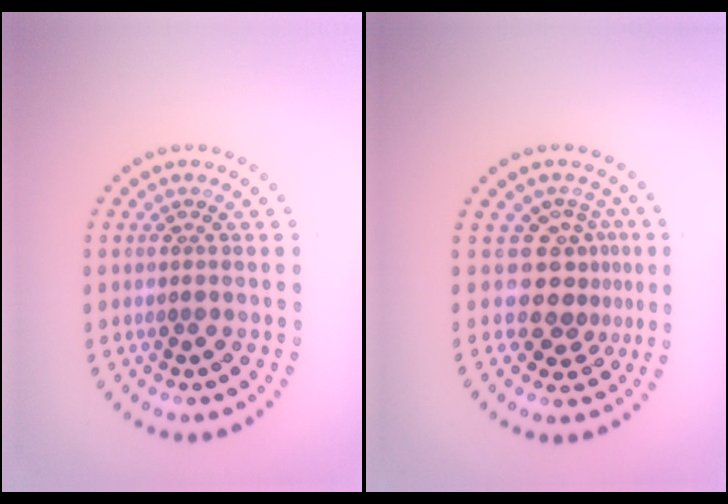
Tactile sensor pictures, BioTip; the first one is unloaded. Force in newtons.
{"total": 3.7, "press": 2.7, "slide": 2.5}